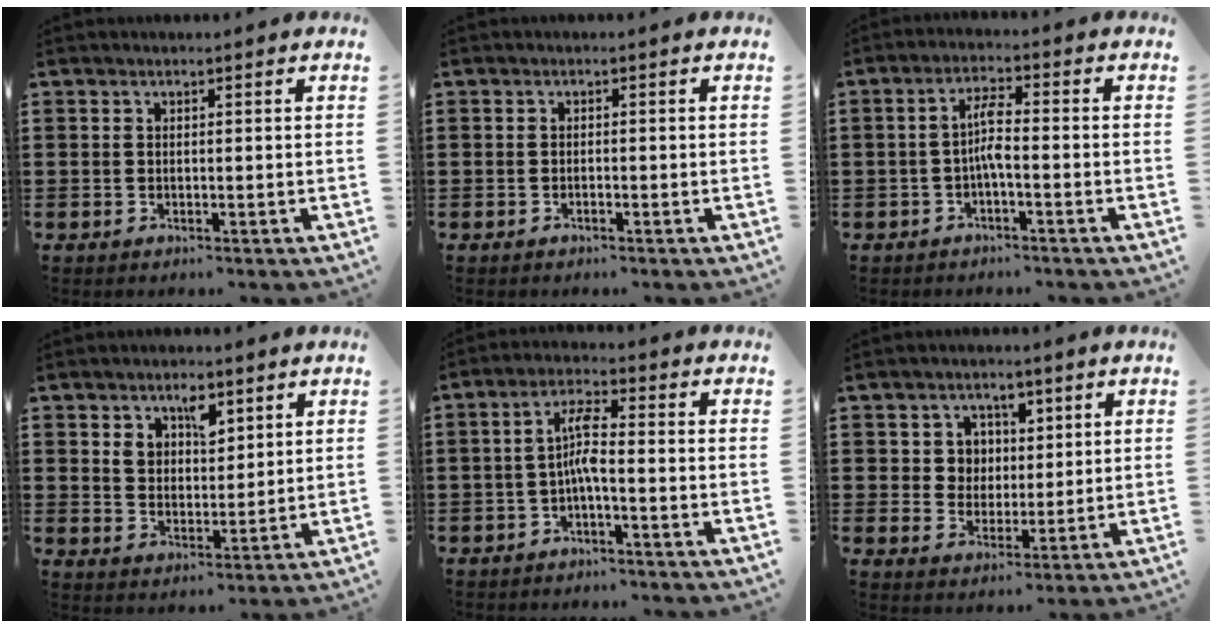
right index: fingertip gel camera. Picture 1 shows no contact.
{"total": 0.5, "force": [-0.5, 0.2, 0.1], "torque": [-0.006, -0.003, -0.008]}
{"total": 4.0, "force": [-1.1, 0.7, 3.8], "torque": [-0.079, 0.004, -0.025]}
{"total": 4.6, "force": [2.9, 2.7, 2.4], "torque": [-0.041, 0.004, 0.049]}
{"total": 5.0, "force": [-1.4, 0.9, 4.7], "torque": [-0.102, 0.005, -0.033]}
{"total": 4.6, "force": [1.8, 4.1, 0.7], "torque": [-0.037, 0.017, 0.032]}